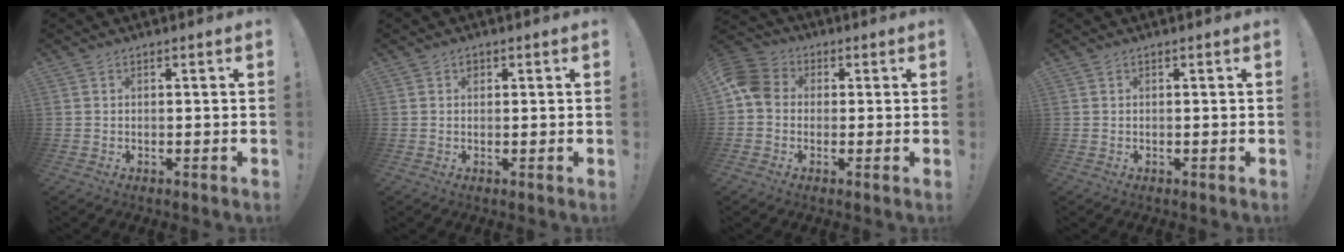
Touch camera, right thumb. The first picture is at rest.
{"total": 1.1, "force": [0.4, 1.0, 0.3], "torque": [0.004, -0.001, 0.004]}
{"total": 7.5, "force": [-0.2, 6.2, 4.1], "torque": [-0.069, 0.018, -0.001]}
{"total": 0.0}